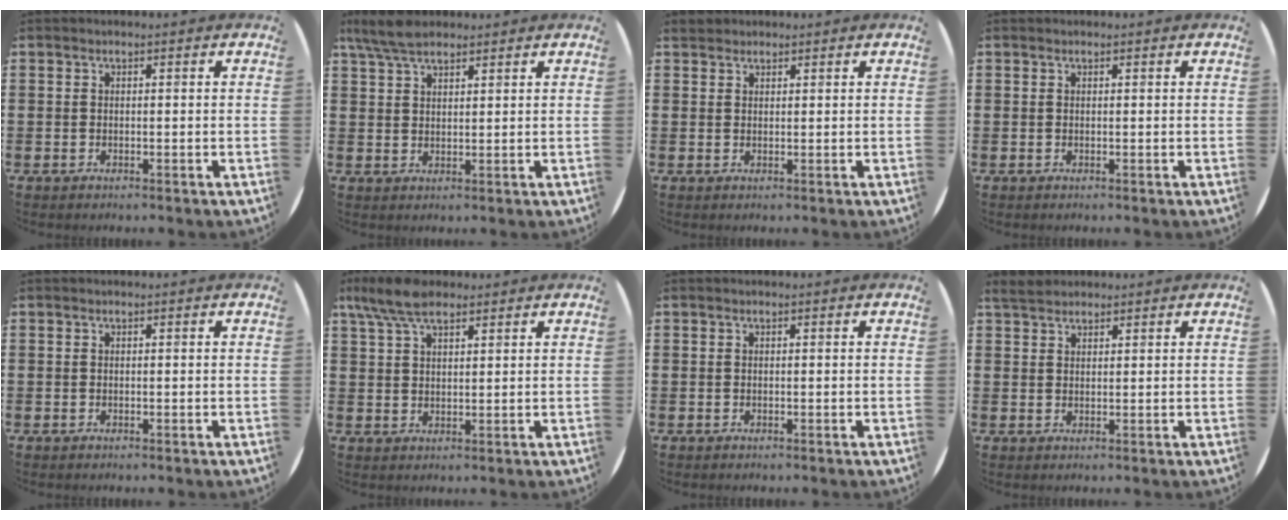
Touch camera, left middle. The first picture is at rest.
{"total": 5.1, "force": [4.2, 1.6, 2.5], "torque": [-0.058, 0.000, 0.078]}
{"total": 1.3, "force": [1.2, 0.4, -0.1], "torque": [0.007, 0.001, 0.022]}
{"total": 0.0}
{"total": 0.0}
{"total": 6.5, "force": [4.6, 2.6, 3.8], "torque": [-0.077, 0.000, 0.083]}
{"total": 0.0}
{"total": 2.3, "force": [2.1, 0.8, 0.5], "torque": [-0.006, 0.003, 0.040]}